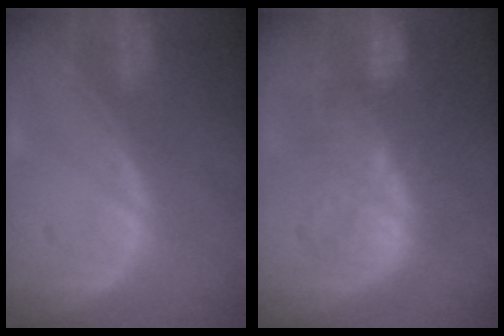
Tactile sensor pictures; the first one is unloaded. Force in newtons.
{"total": 10.0, "press": 9.5, "slide": 3.0}